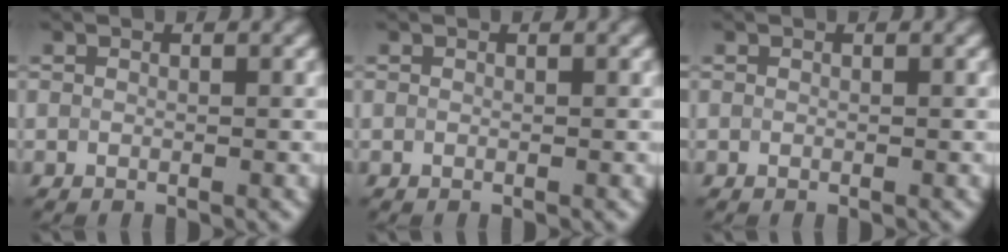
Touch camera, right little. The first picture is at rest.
{"total": 0.0}
{"total": 0.0}